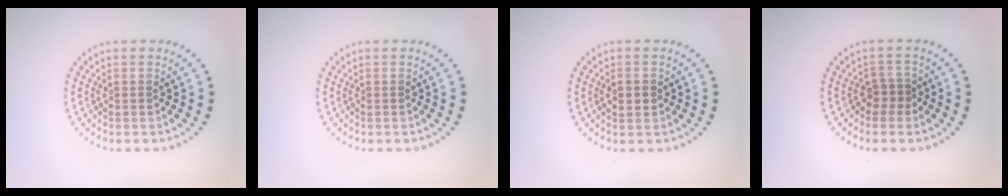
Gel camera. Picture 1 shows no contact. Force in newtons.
{"total": 0.0}
{"total": 2.1, "press": 2.1, "slide": 0.1}
{"total": 1.7, "press": 1.3, "slide": 1.1}